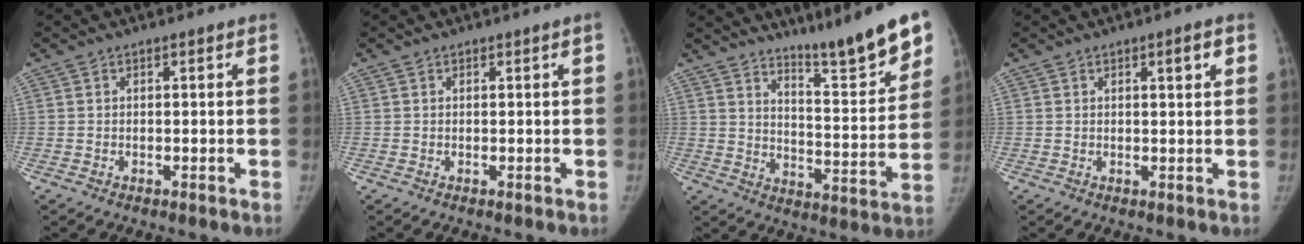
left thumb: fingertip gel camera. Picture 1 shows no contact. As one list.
[{"total": 0.5, "force": [0.1, -0.2, 0.5], "torque": [-0.012, -0.001, 0.002]}, {"total": 16.5, "force": [12.3, 2.3, 10.7], "torque": [-0.121, -0.083, 0.194]}, {"total": 2.7, "force": [1.1, 0.4, 2.4], "torque": [-0.031, -0.003, 0.016]}]